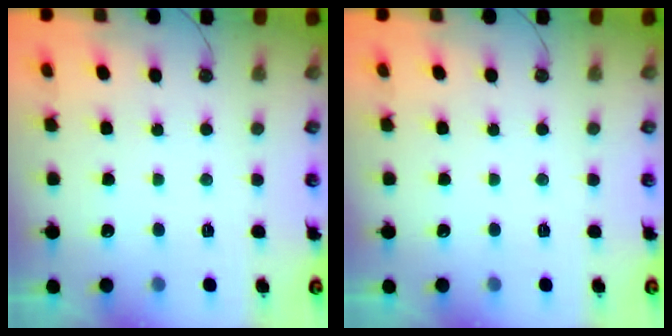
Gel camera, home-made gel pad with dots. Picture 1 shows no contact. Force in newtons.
{"total": 0.0}